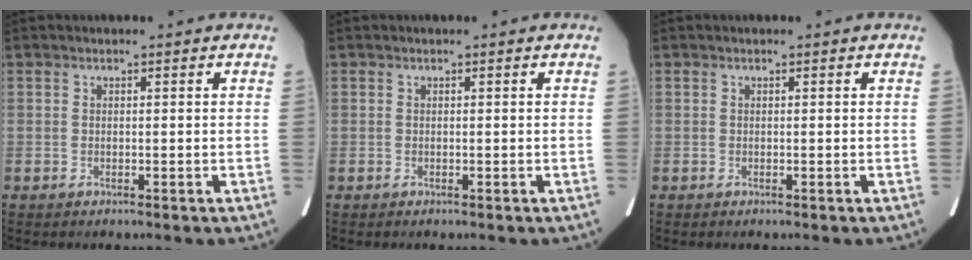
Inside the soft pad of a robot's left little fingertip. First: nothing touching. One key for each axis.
{"total": 0.0}
{"total": 0.0}